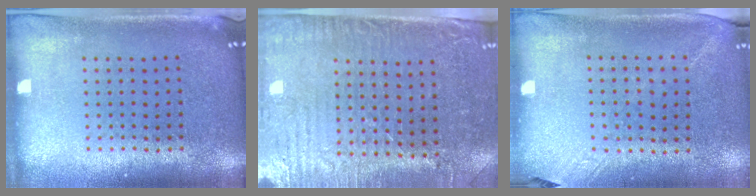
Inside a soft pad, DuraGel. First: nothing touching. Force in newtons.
{"total": 3.4, "press": 3.0, "slide": 1.6}
{"total": 1.4, "press": 1.0, "slide": 0.9}